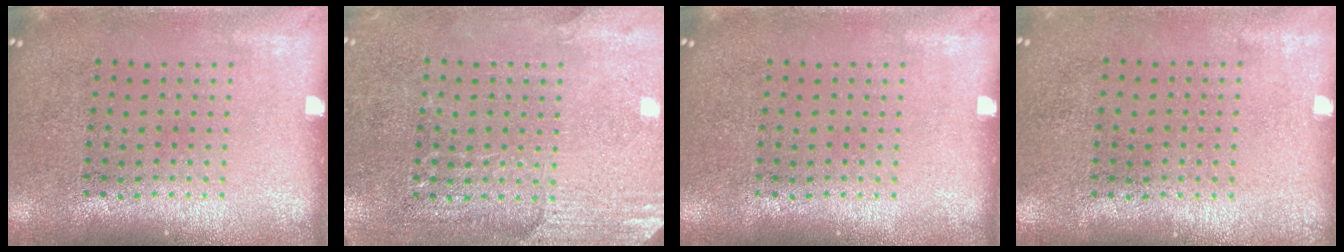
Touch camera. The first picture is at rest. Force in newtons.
{"total": 2.9, "press": 2.8, "slide": 0.8}
{"total": 0.0}
{"total": 0.0}